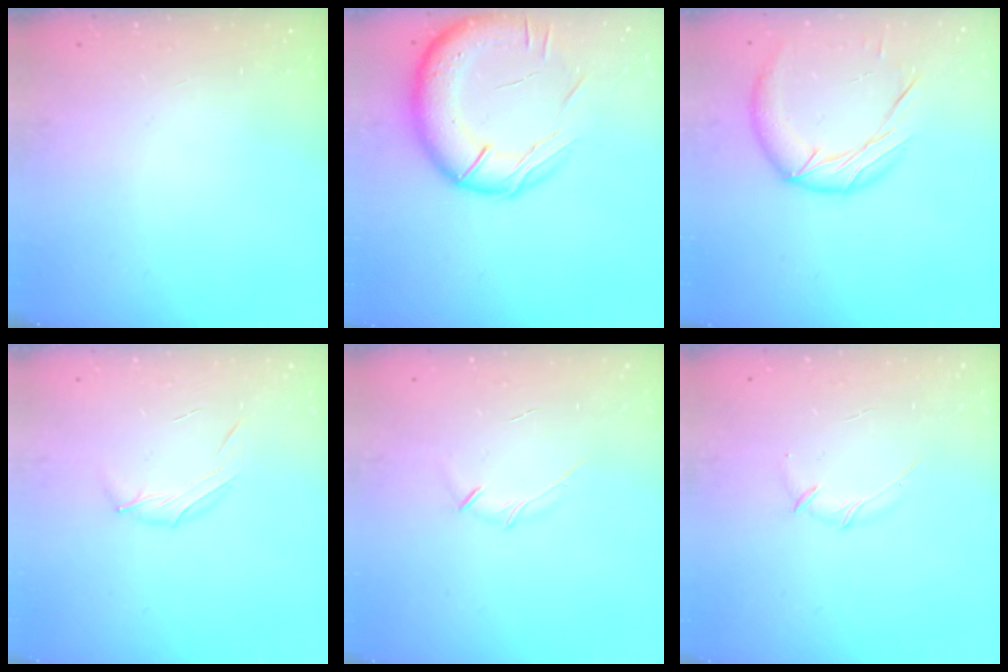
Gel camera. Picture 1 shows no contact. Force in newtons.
{"total": 19.3, "press": 19.1, "slide": 2.8}
{"total": 13.1, "press": 13.0, "slide": 1.0}
{"total": 6.8, "press": 6.8, "slide": 0.5}
{"total": 3.5, "press": 3.4, "slide": 0.8}
{"total": 3.0, "press": 2.9, "slide": 0.8}